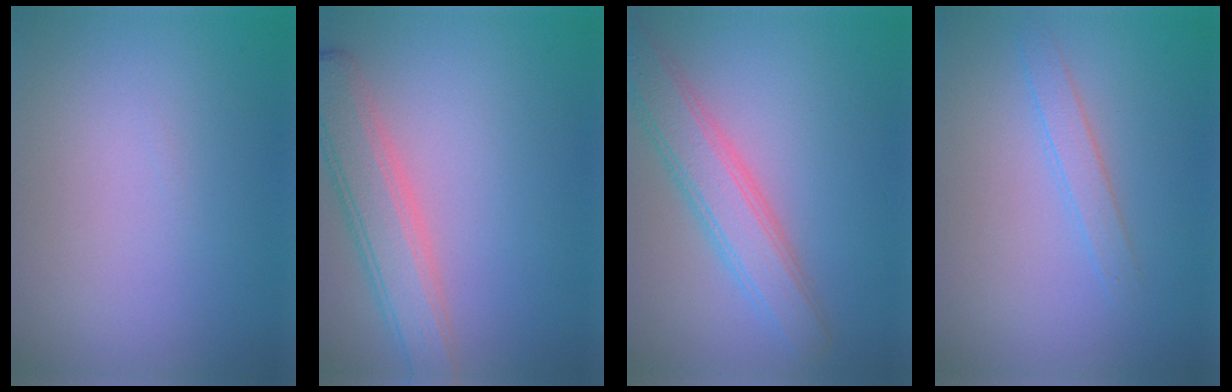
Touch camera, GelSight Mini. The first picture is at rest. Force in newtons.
{"total": 5.2, "press": 5.2, "slide": 0.4}
{"total": 5.0, "press": 5.0, "slide": 0.5}
{"total": 1.6, "press": 1.6, "slide": 0.2}